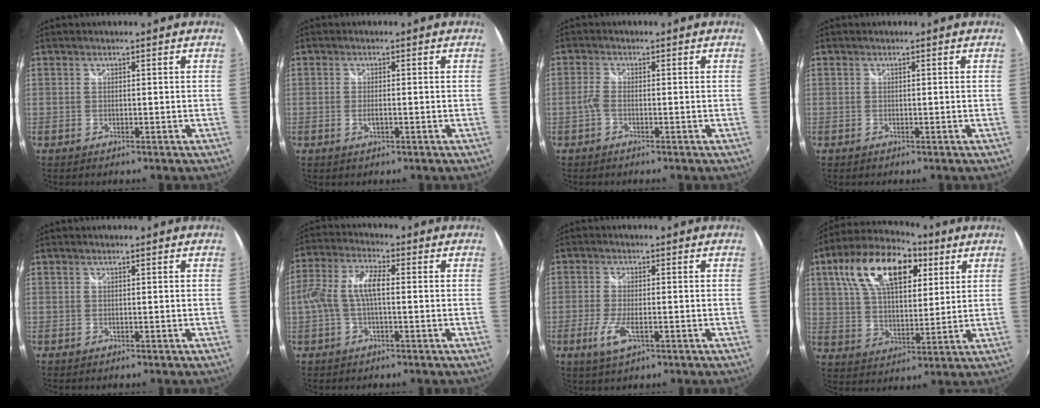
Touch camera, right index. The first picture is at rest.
{"total": 1.8, "force": [-0.6, 0.6, 1.6], "torque": [-0.032, -0.004, -0.008]}
{"total": 1.9, "force": [-0.9, 0.6, 1.5], "torque": [-0.038, 0.001, -0.021]}
{"total": 0.0}
{"total": 0.0}
{"total": 7.8, "force": [-0.3, 2.7, 7.3], "torque": [-0.158, 0.015, -0.005]}
{"total": 5.8, "force": [-2.3, 1.7, 5.0], "torque": [-0.113, -0.013, -0.044]}
{"total": 19.3, "force": [8.3, 10.0, 14.2], "torque": [-0.266, 0.042, 0.140]}